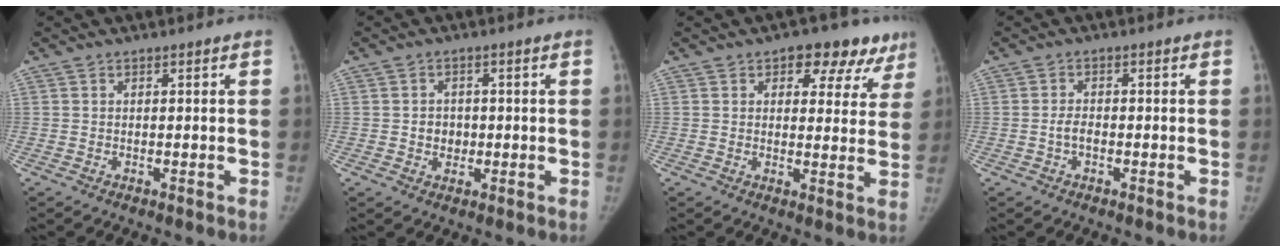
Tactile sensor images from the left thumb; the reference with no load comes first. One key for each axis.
{"total": 3.2, "fx": -0.4, "fy": 2.8, "fz": 1.4, "tx": 0.000, "ty": 0.006, "tz": -0.006}
{"total": 10.1, "fx": 6.0, "fy": 6.2, "fz": 5.2, "tx": -0.001, "ty": -0.017, "tz": 0.064}
{"total": 2.5, "fx": -0.8, "fy": 1.7, "fz": 1.7, "tx": -0.025, "ty": 0.012, "tz": -0.016}